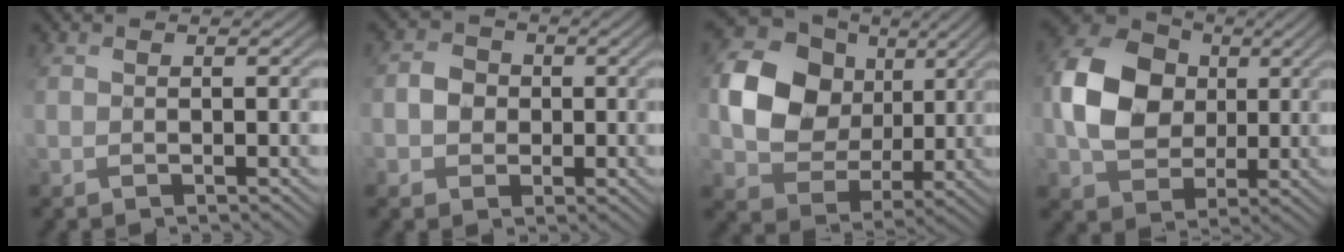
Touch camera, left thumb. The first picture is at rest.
{"total": 3.0, "force": [-0.2, 2.9, 0.6], "torque": [-0.013, 0.005, -0.009]}
{"total": 13.3, "force": [3.5, 11.1, 6.4], "torque": [-0.165, 0.015, 0.070]}
{"total": 9.6, "force": [1.4, 7.8, 5.5], "torque": [-0.124, 0.017, 0.022]}